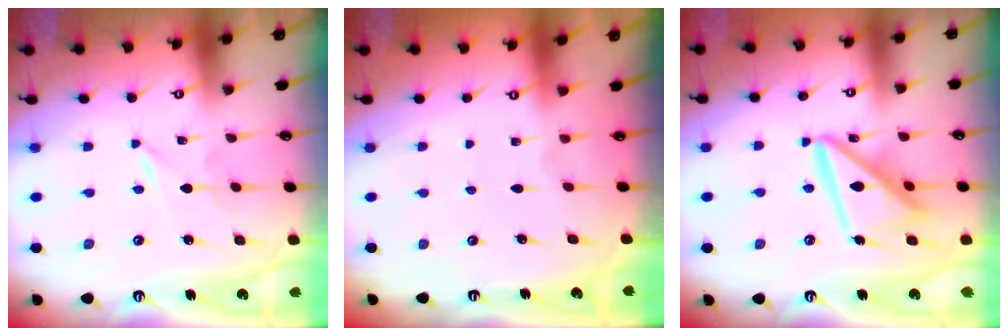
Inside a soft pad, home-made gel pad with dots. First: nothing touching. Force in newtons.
{"total": 0.6, "press": 0.6, "slide": 0.1}
{"total": 14.7, "press": 14.6, "slide": 1.5}